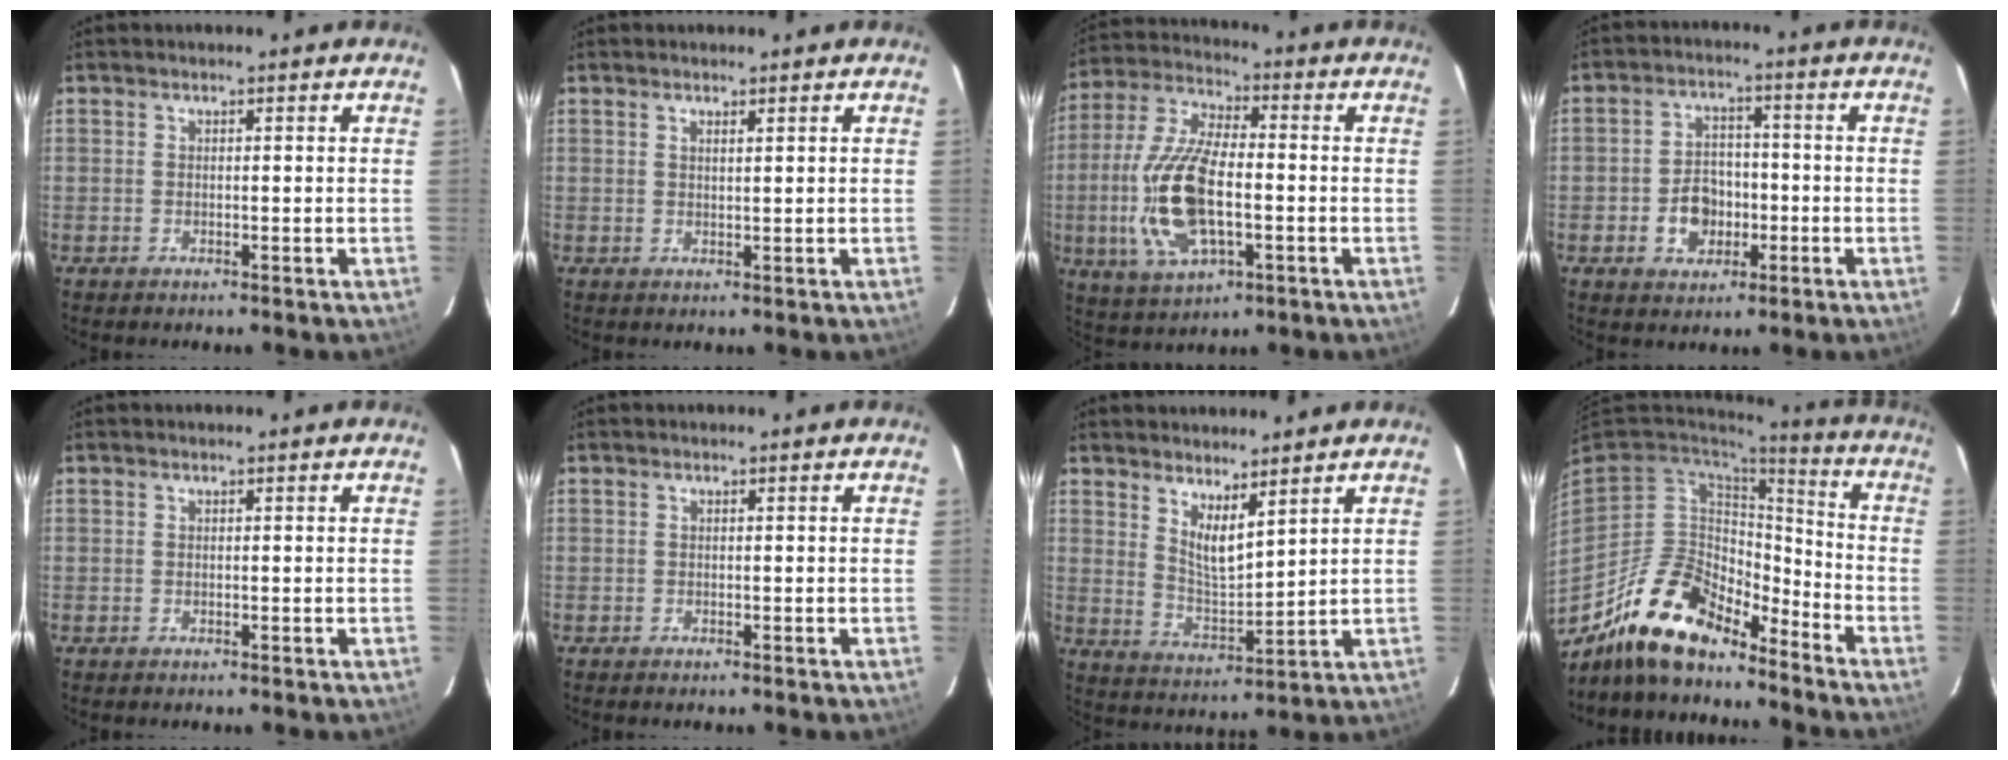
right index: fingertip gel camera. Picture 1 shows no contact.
{"total": 1.1, "force": [0.9, 0.2, 0.7], "torque": [-0.013, 0.001, 0.014]}
{"total": 16.6, "force": [-3.0, 7.1, 14.7], "torque": [-0.317, -0.004, -0.053]}
{"total": 7.0, "force": [-2.3, 5.5, 3.7], "torque": [-0.074, 0.018, -0.030]}
{"total": 0.0}
{"total": 0.0}
{"total": 6.8, "force": [4.7, 1.8, 4.5], "torque": [-0.078, -0.014, 0.089]}
{"total": 16.9, "force": [-13.1, 6.8, 8.1], "torque": [-0.175, -0.002, -0.241]}